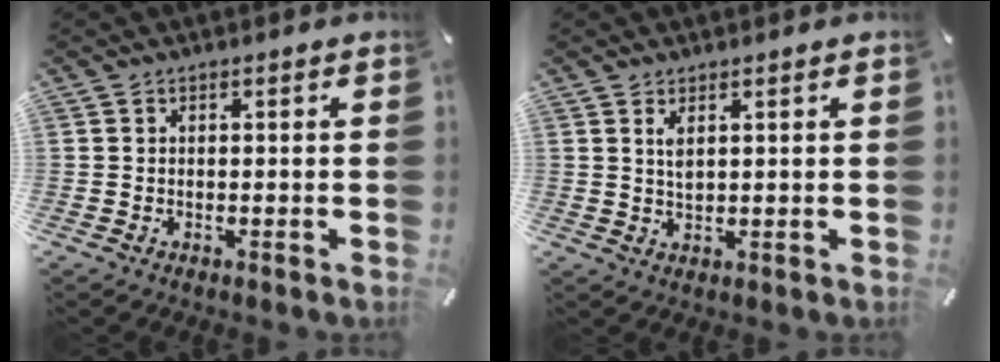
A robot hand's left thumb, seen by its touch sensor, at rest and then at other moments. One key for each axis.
{"total": 2.3, "fx": 1.2, "fy": 0.9, "fz": 1.8, "tx": -0.040, "ty": 0.001, "tz": 0.020}